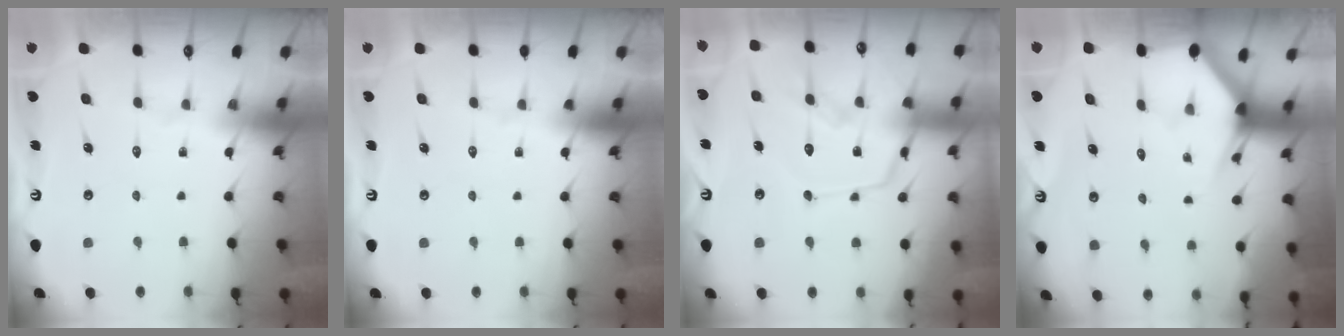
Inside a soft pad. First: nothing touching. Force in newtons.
{"total": 0.0}
{"total": 13.8, "press": 13.7, "slide": 1.4}
{"total": 2.9, "press": 2.9, "slide": 0.1}